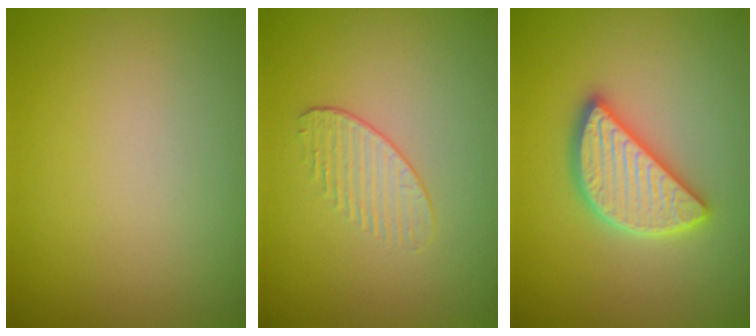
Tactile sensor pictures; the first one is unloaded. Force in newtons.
{"total": 1.3, "press": 0.7, "slide": 1.1}
{"total": 4.7, "press": 4.7, "slide": 0.4}